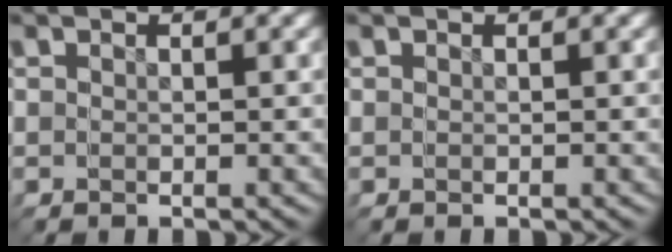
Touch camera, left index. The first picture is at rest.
{"total": 0.0}